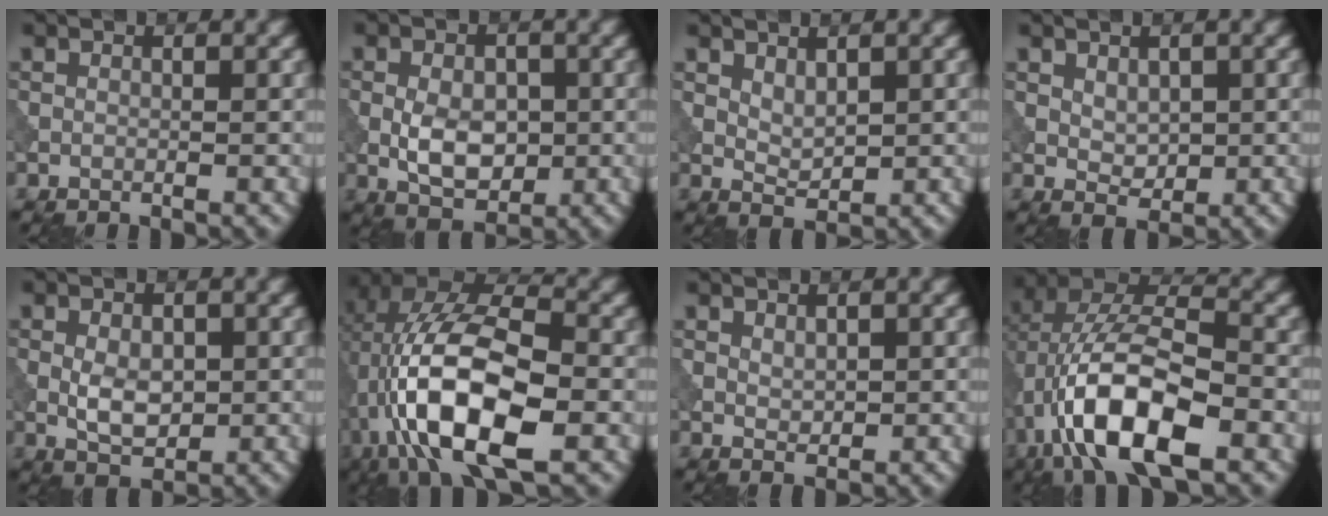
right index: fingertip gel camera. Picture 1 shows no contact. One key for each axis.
{"total": 4.7, "fx": -0.5, "fy": 3.0, "fz": 3.6, "tx": -0.062, "ty": -0.003, "tz": -0.010}
{"total": 1.8, "fx": 1.0, "fy": 0.9, "fz": 1.3, "tx": -0.023, "ty": -0.005, "tz": 0.024}
{"total": 2.0, "fx": 0.5, "fy": 1.3, "fz": 1.3, "tx": -0.022, "ty": -0.005, "tz": 0.014}
{"total": 3.5, "fx": -0.1, "fy": 2.1, "fz": 2.7, "tx": -0.050, "ty": -0.001, "tz": 0.001}
{"total": 14.6, "fx": -3.1, "fy": 6.7, "fz": 12.5, "tx": -0.232, "ty": 0.011, "tz": -0.061}
{"total": 1.1, "fx": 0.6, "fy": 0.7, "fz": 0.7, "tx": -0.011, "ty": -0.003, "tz": 0.016}
{"total": 11.5, "fx": -4.3, "fy": 4.8, "fz": 9.6, "tx": -0.181, "ty": 0.013, "tz": -0.080}